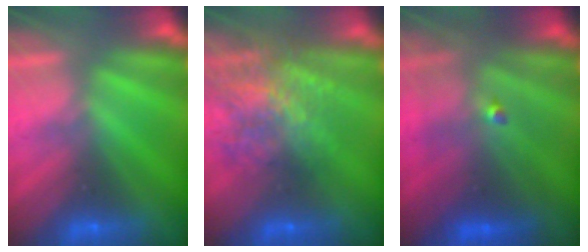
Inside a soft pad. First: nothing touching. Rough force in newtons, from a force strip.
{"total": 7.4}
{"total": 4.6}